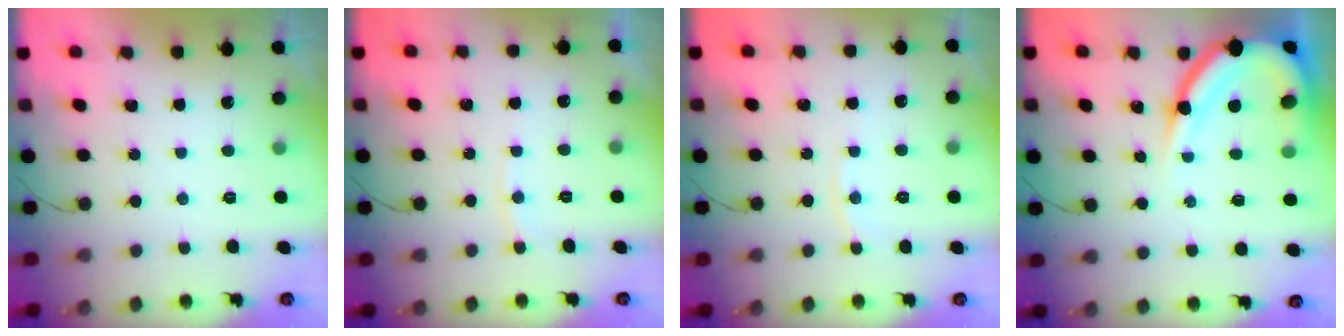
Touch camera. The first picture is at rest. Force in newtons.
{"total": 4.9, "press": 4.8, "slide": 0.7}
{"total": 4.5, "press": 4.5, "slide": 0.4}
{"total": 13.8, "press": 13.7, "slide": 1.3}